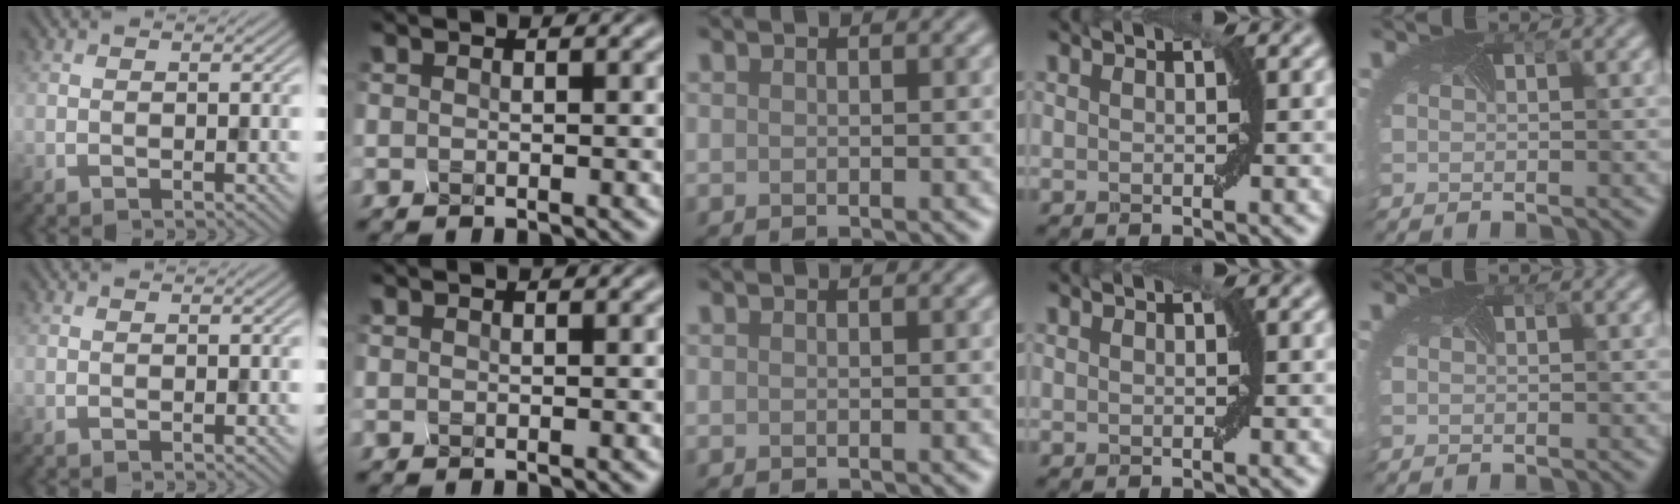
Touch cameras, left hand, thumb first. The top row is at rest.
{}